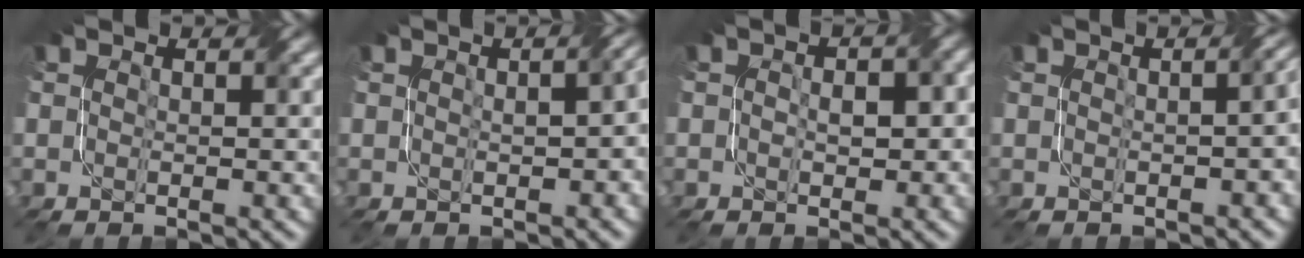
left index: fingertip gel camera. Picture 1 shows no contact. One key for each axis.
{"total": 4.1, "fx": 0.1, "fy": 1.7, "fz": 3.8, "tx": -0.031, "ty": 0.006, "tz": 0.011}
{"total": 3.4, "fx": 0.1, "fy": 2.0, "fz": 2.7, "tx": -0.030, "ty": 0.008, "tz": 0.002}
{"total": 4.3, "fx": -0.2, "fy": 1.9, "fz": 3.8, "tx": -0.021, "ty": 0.005, "tz": 0.004}